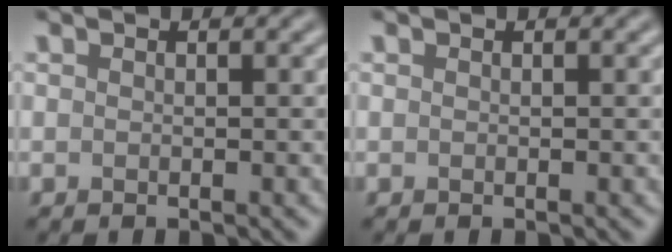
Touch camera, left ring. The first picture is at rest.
{"total": 0.0}